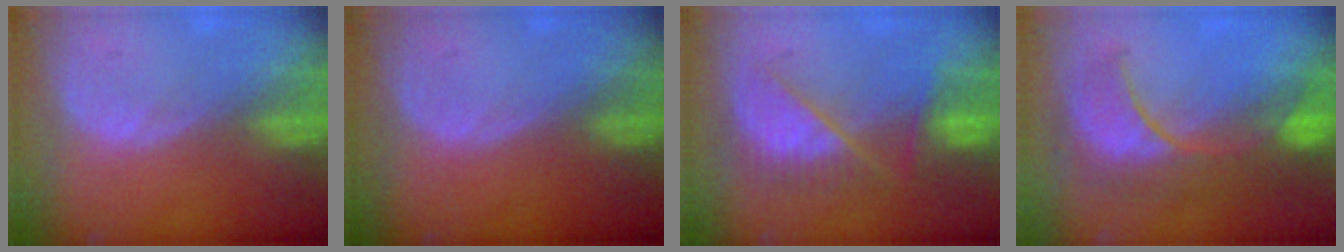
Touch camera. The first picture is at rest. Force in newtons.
{"total": 0.0}
{"total": 7.3, "press": 7.3, "slide": 0.6}
{"total": 9.5, "press": 9.1, "slide": 2.7}